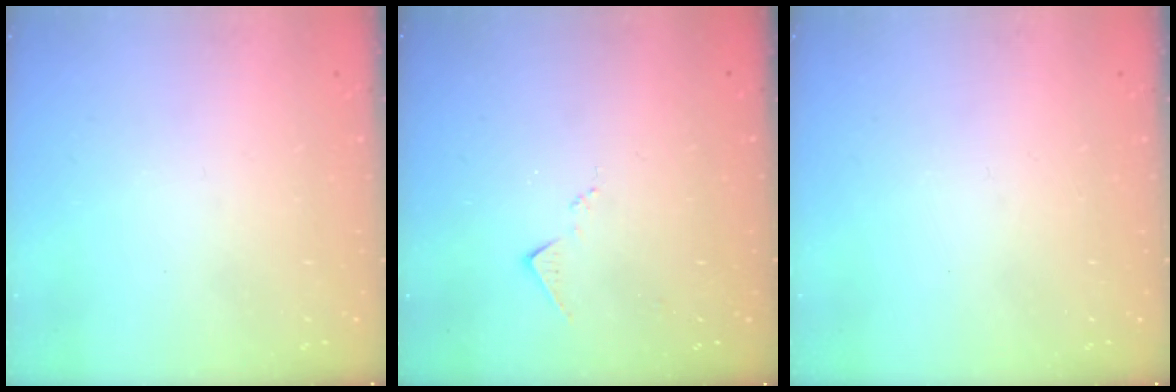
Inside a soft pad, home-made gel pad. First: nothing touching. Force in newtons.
{"total": 7.4, "press": 7.4, "slide": 0.1}
{"total": 0.0}